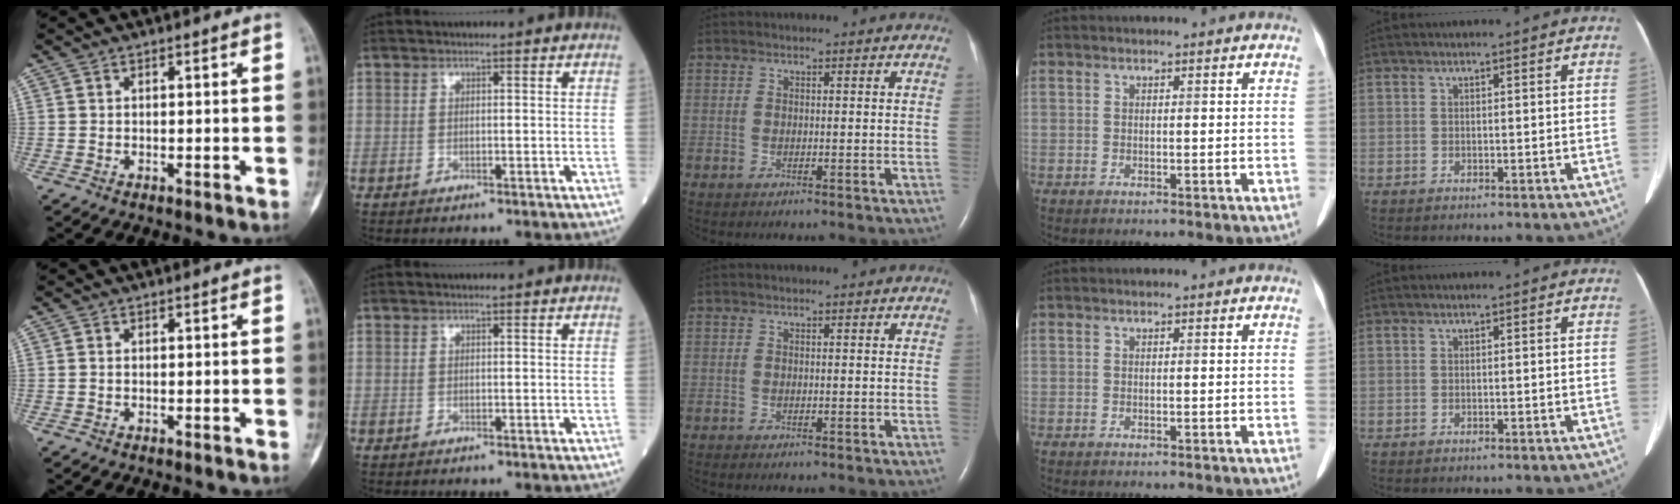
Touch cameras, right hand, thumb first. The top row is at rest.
{}